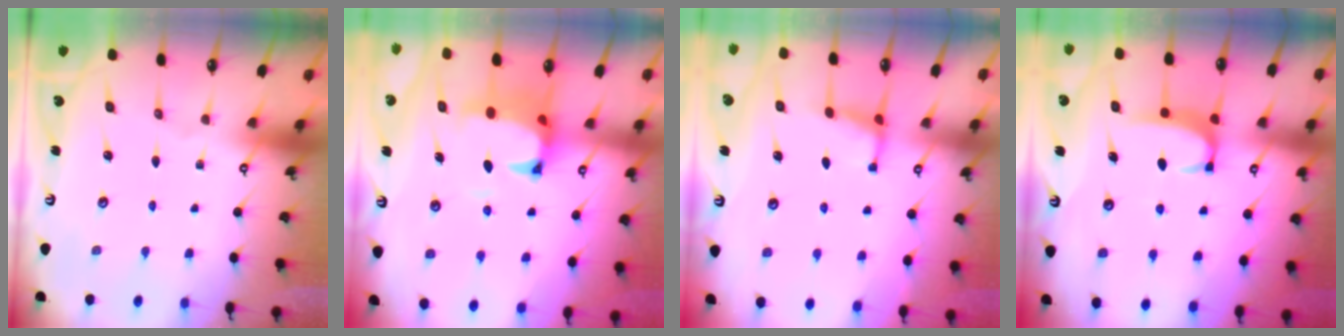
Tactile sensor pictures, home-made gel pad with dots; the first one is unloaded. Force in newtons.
{"total": 2.6, "press": 2.4, "slide": 1.1}
{"total": 4.4, "press": 4.4, "slide": 0.2}
{"total": 1.9, "press": 1.8, "slide": 0.5}